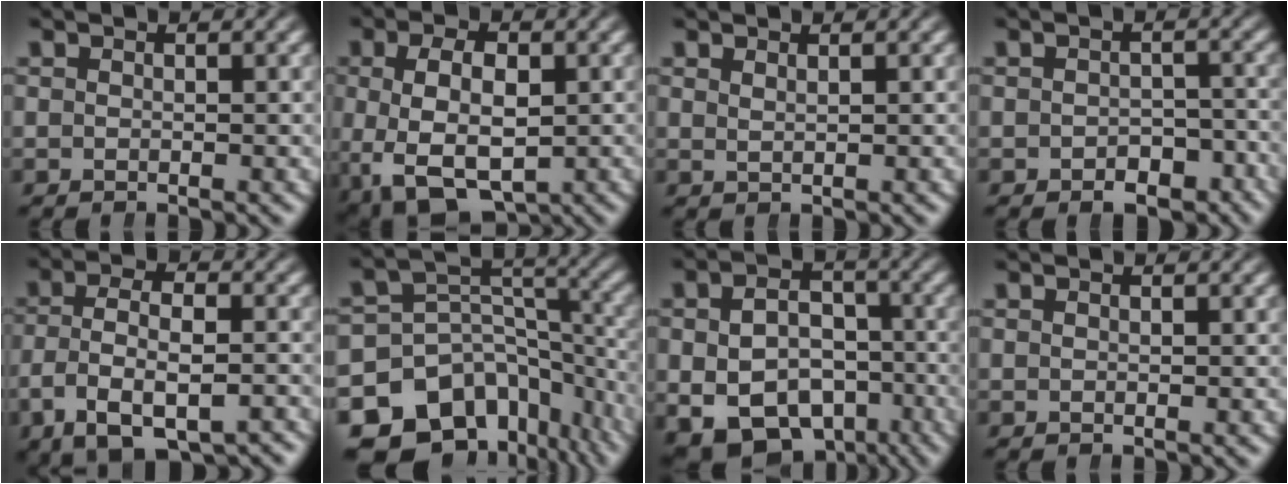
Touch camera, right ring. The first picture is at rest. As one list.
[{"total": 8.7, "force": [-3.0, 6.0, 5.6], "torque": [-0.116, -0.043, -0.024]}, {"total": 1.4, "force": [1.0, -1.0, 0.0], "torque": [0.009, -0.003, 0.027]}, {"total": 3.1, "force": [-2.7, 1.3, 0.7], "torque": [0.006, -0.006, -0.040]}, {"total": 7.0, "force": [-2.7, 4.1, 5.0], "torque": [-0.105, -0.026, -0.025]}, {"total": 15.4, "force": [-6.1, 11.7, 8.0], "torque": [-0.145, -0.051, -0.089]}, {"total": 13.9, "force": [-5.8, 10.8, 6.6], "torque": [-0.115, -0.065, -0.079]}, {"total": 0.0}]